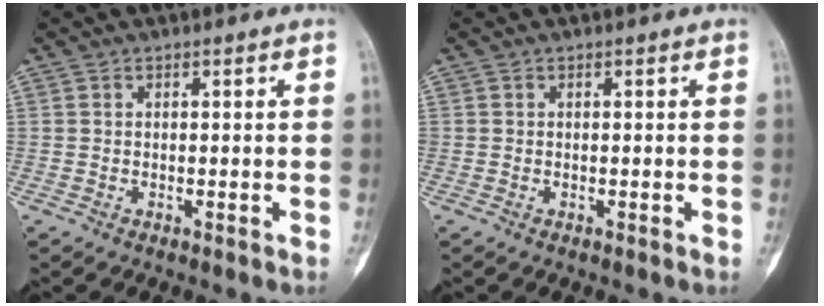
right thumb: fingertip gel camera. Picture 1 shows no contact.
{"total": 0.0}